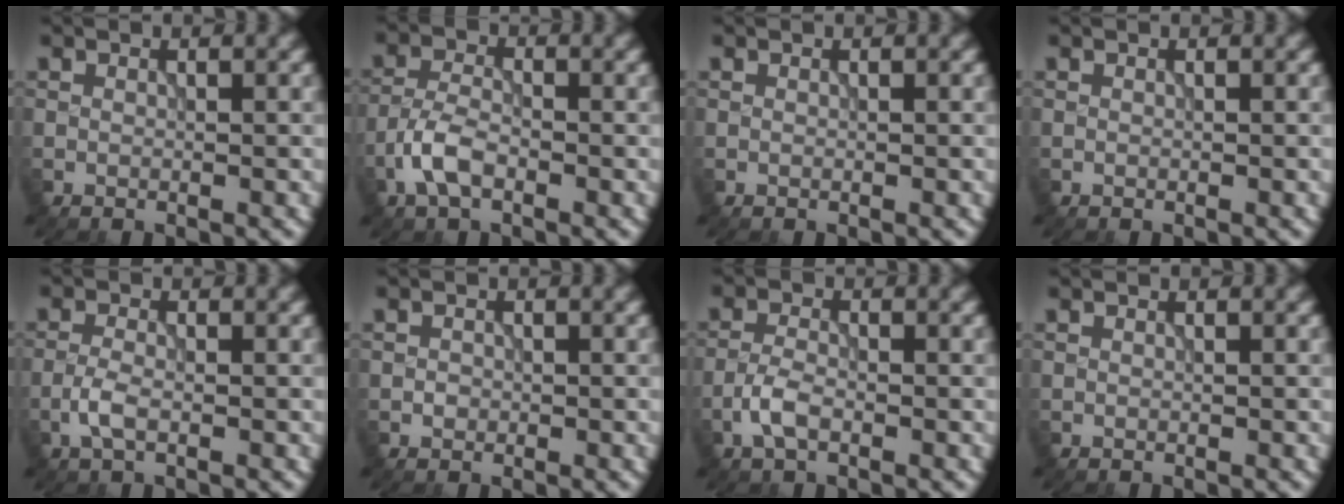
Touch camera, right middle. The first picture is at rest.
{"total": 3.3, "force": [-1.7, 1.6, 2.3], "torque": [-0.049, 0.004, -0.042]}
{"total": 0.0}
{"total": 0.0}
{"total": 2.1, "force": [-0.9, 0.8, 1.7], "torque": [-0.039, 0.001, -0.025]}
{"total": 0.7, "force": [-0.2, 0.6, 0.2], "torque": [0.001, -0.002, -0.005]}
{"total": 2.4, "force": [-1.2, 1.1, 1.8], "torque": [-0.038, 0.003, -0.030]}
{"total": 0.0}